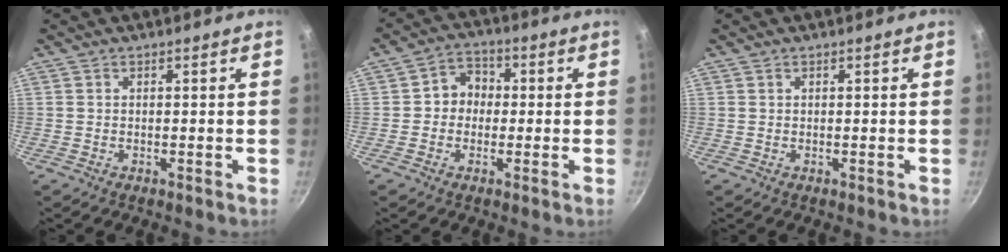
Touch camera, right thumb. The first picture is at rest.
{"total": 5.8, "force": [-0.1, 5.1, 2.8], "torque": [-0.005, 0.013, -0.013]}
{"total": 0.0}